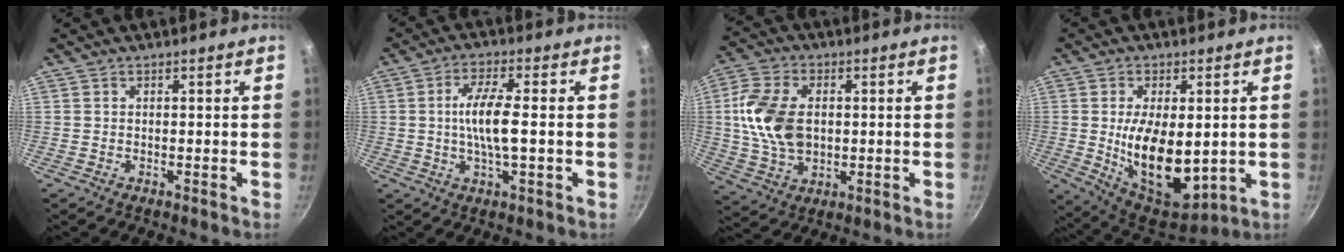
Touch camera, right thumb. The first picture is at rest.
{"total": 8.4, "force": [-0.2, 2.0, 8.1], "torque": [-0.158, 0.011, -0.006]}
{"total": 13.3, "force": [0.9, 8.9, 9.9], "torque": [-0.181, 0.003, 0.016]}
{"total": 16.0, "force": [-0.3, 8.5, 13.6], "torque": [-0.206, -0.023, 0.016]}